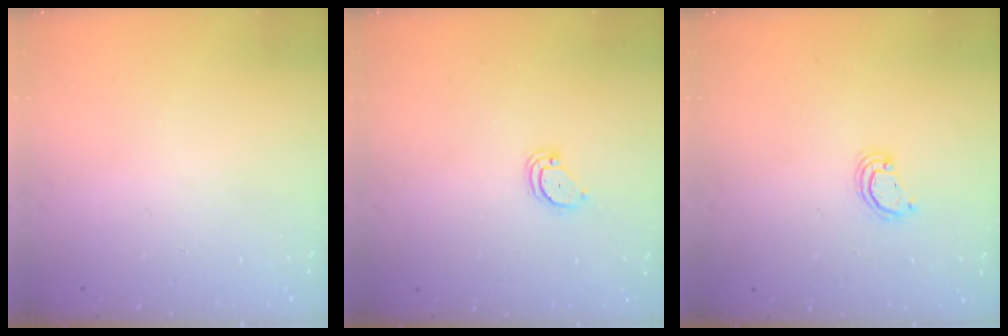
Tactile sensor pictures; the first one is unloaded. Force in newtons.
{"total": 2.1, "press": 2.1, "slide": 0.1}
{"total": 2.0, "press": 2.0, "slide": 0.2}